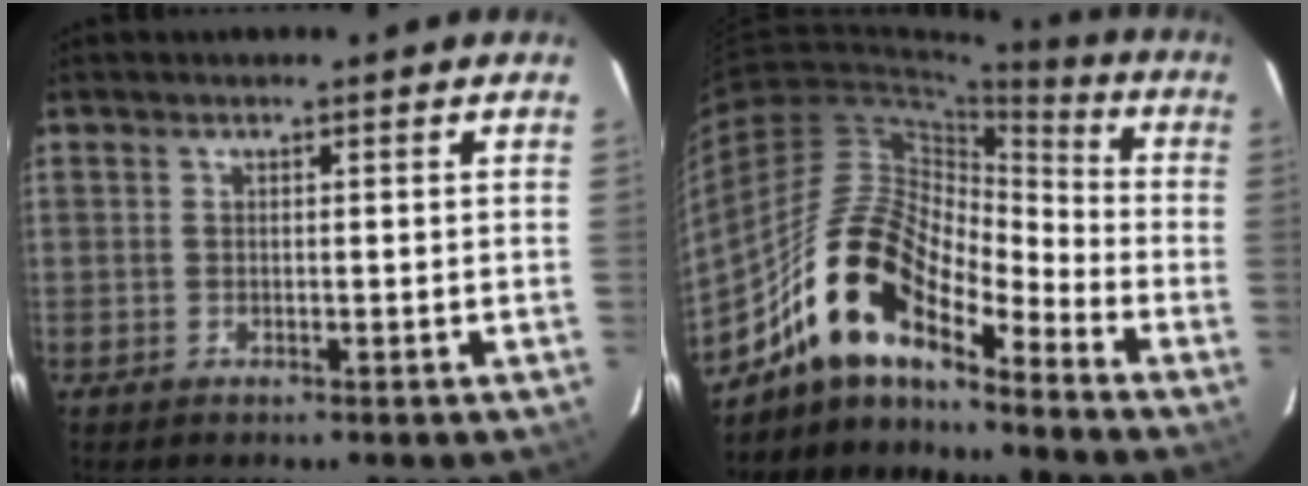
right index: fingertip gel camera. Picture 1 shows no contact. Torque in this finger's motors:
{"motor_torque": [0.85, -0.75, 1.05, 0.21]}